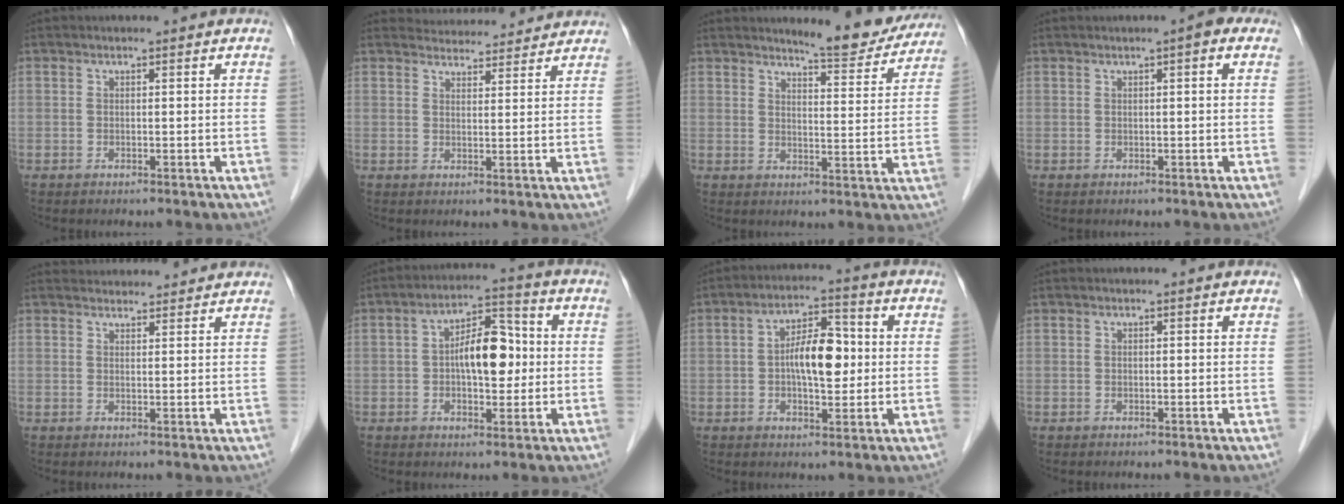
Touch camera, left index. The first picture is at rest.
{"total": 8.0, "force": [7.8, 1.6, 0.7], "torque": [-0.004, 0.019, 0.092]}
{"total": 8.9, "force": [8.4, 1.4, 2.4], "torque": [-0.031, -0.015, 0.100]}
{"total": 2.1, "force": [1.0, 0.4, 1.8], "torque": [-0.024, 0.006, 0.008]}
{"total": 6.2, "force": [6.0, 1.2, 0.6], "torque": [-0.006, 0.028, 0.075]}
{"total": 8.6, "force": [-0.1, 3.9, 7.7], "torque": [-0.130, 0.026, -0.001]}
{"total": 8.0, "force": [0.1, 3.2, 7.3], "torque": [-0.129, 0.017, -0.002]}
{"total": 0.0}